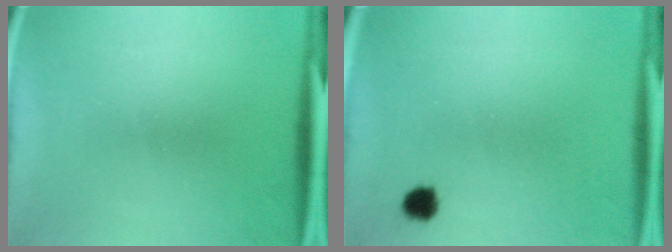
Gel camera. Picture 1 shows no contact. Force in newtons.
{"total": 2.4}